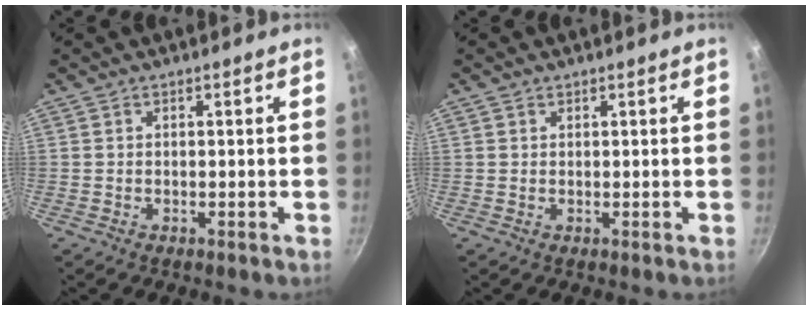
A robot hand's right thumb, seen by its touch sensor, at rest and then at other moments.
{"total": 0.7, "force": [0.5, 0.5, 0.1], "torque": [-0.001, -0.001, 0.006]}